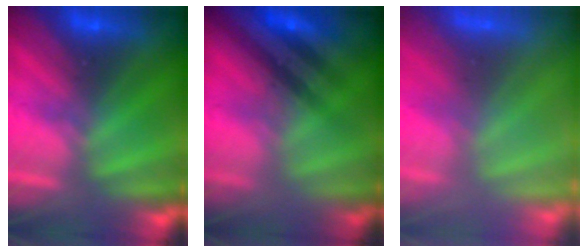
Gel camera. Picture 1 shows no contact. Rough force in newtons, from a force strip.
{"total": 2.8}
{"total": 9.4}